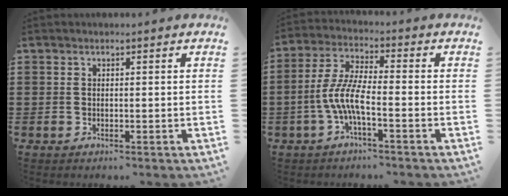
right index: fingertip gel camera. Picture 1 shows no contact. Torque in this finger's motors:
{"motor_torque": [0.95, -0.54, 0.80, 0.21]}